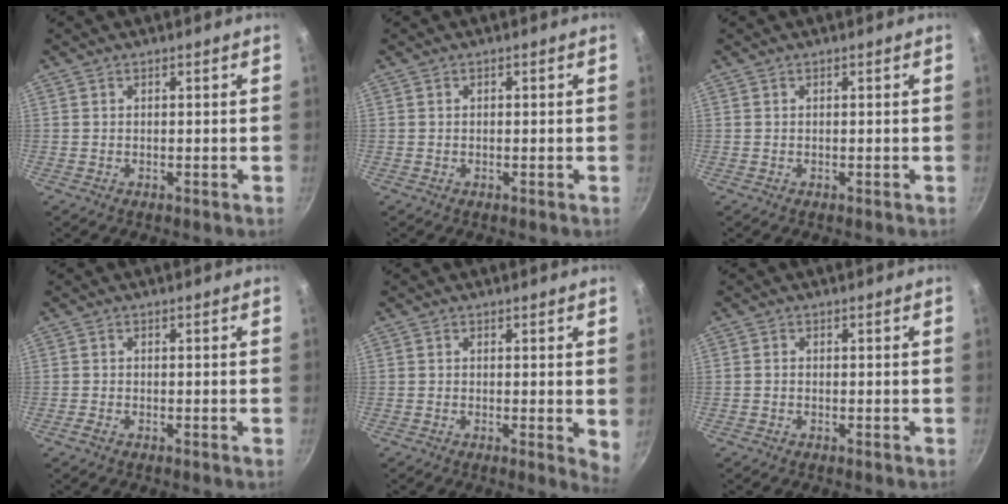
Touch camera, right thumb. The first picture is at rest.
{"total": 0.7, "force": [0.1, 0.5, 0.4], "torque": [-0.004, 0.004, 0.002]}
{"total": 0.0}
{"total": 1.0, "force": [-0.6, 0.1, 0.7], "torque": [-0.028, 0.005, -0.019]}
{"total": 3.4, "force": [0.3, 1.1, 3.2], "torque": [-0.035, -0.009, 0.000]}
{"total": 0.5, "force": [-0.3, 0.4, 0.2], "torque": [-0.003, 0.002, -0.009]}